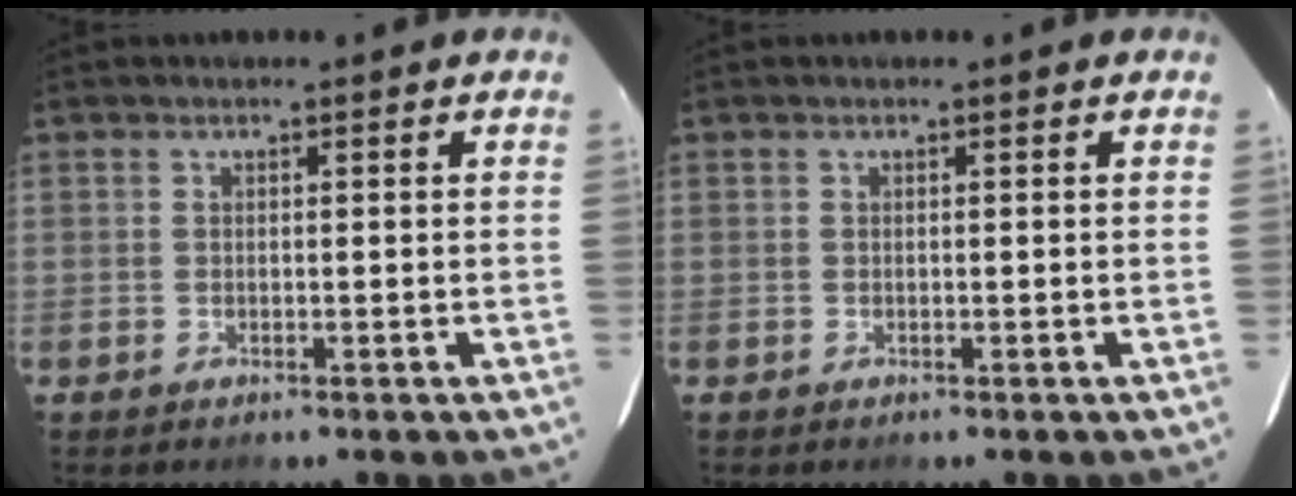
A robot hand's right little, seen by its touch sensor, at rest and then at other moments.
{"total": 0.0}